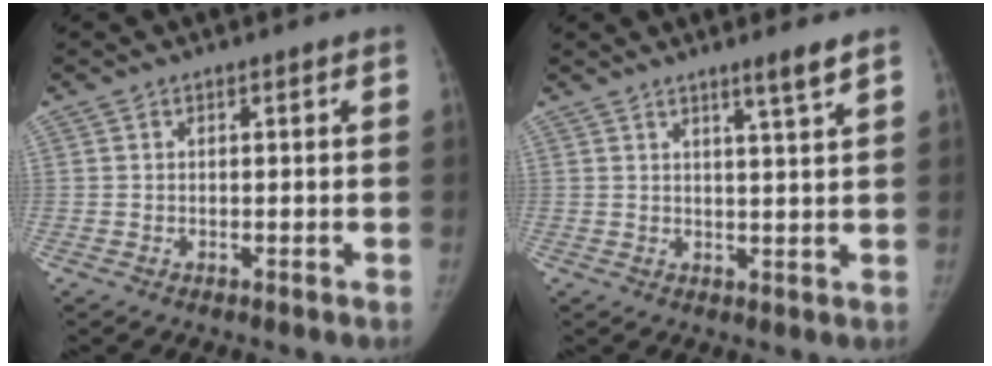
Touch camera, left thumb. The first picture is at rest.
{"total": 3.8, "force": [2.6, -0.6, 2.7], "torque": [-0.044, -0.022, 0.046]}